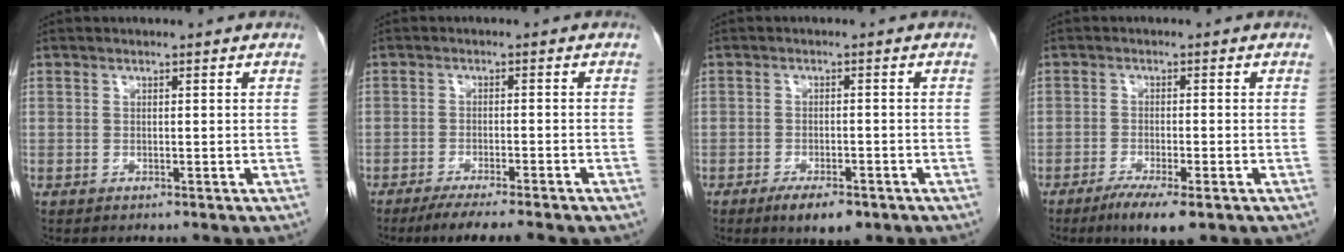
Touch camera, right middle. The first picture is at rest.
{"total": 7.5, "force": [-6.0, 0.0, 4.6], "torque": [-0.054, -0.015, -0.087]}
{"total": 5.1, "force": [-3.4, 1.6, 3.5], "torque": [-0.057, -0.005, -0.047]}
{"total": 5.6, "force": [-3.5, 0.7, 4.3], "torque": [-0.073, -0.013, -0.057]}